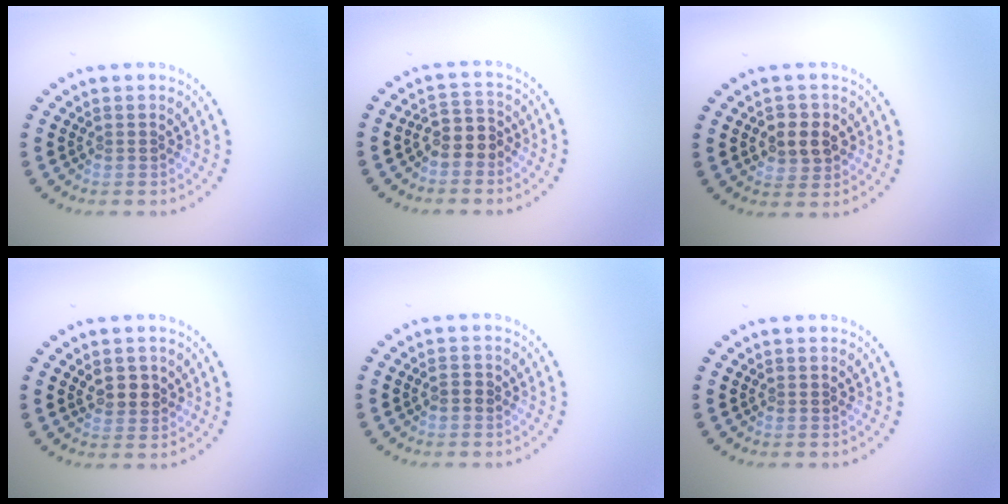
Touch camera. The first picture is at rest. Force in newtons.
{"total": 2.5, "press": 2.2, "slide": 1.2}
{"total": 2.7, "press": 2.6, "slide": 0.6}
{"total": 1.5, "press": 1.4, "slide": 0.4}
{"total": 0.7, "press": 0.6, "slide": 0.3}
{"total": 0.0}